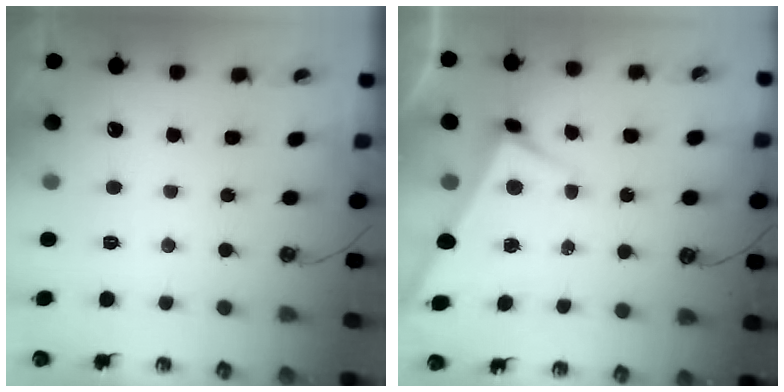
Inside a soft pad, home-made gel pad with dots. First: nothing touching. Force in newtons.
{"total": 2.8, "press": 2.7, "slide": 0.5}